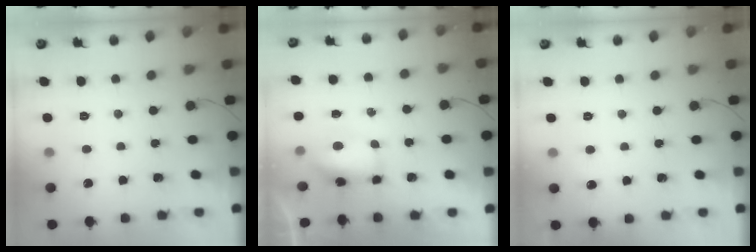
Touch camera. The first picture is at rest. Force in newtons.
{"total": 7.4, "press": 7.0, "slide": 2.3}
{"total": 12.0, "press": 2.8, "slide": 11.6}